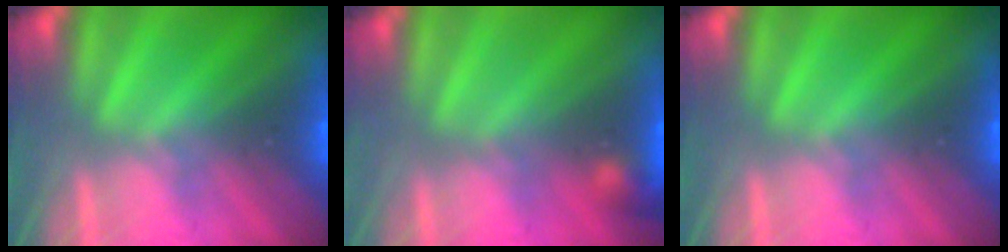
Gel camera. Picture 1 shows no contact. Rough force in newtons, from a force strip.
{"total": 3.0}
{"total": 0.0}